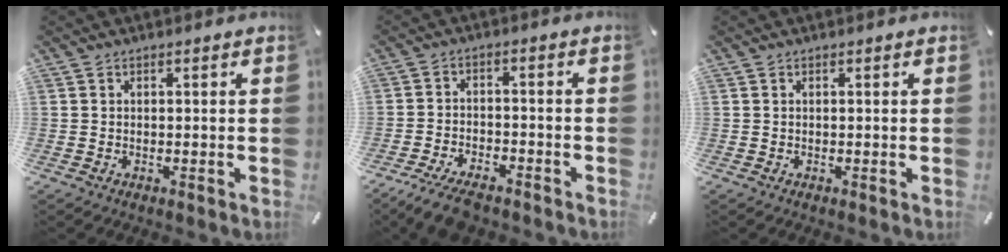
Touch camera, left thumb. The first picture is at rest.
{"total": 7.1, "force": [-5.8, 2.5, 3.3], "torque": [-0.070, 0.022, -0.110]}
{"total": 0.0}